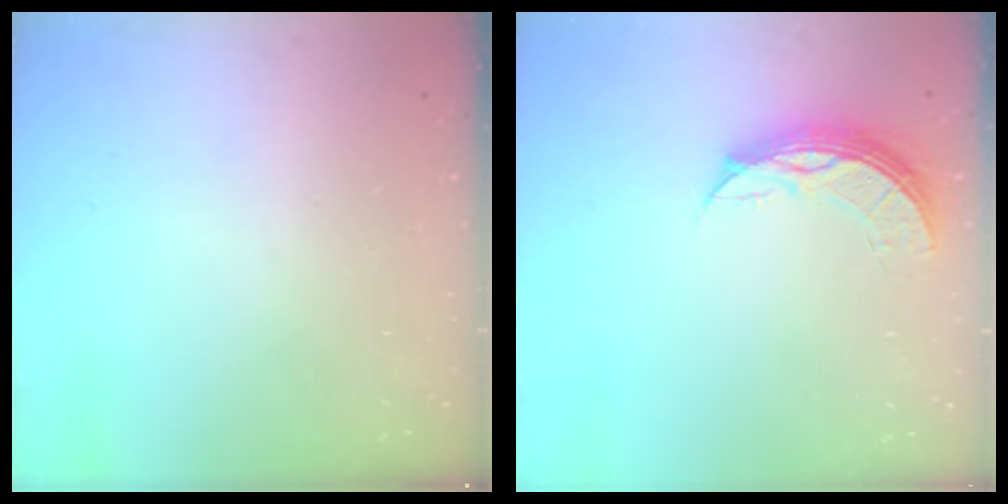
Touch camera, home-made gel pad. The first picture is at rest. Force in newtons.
{"total": 8.8, "press": 8.7, "slide": 0.6}